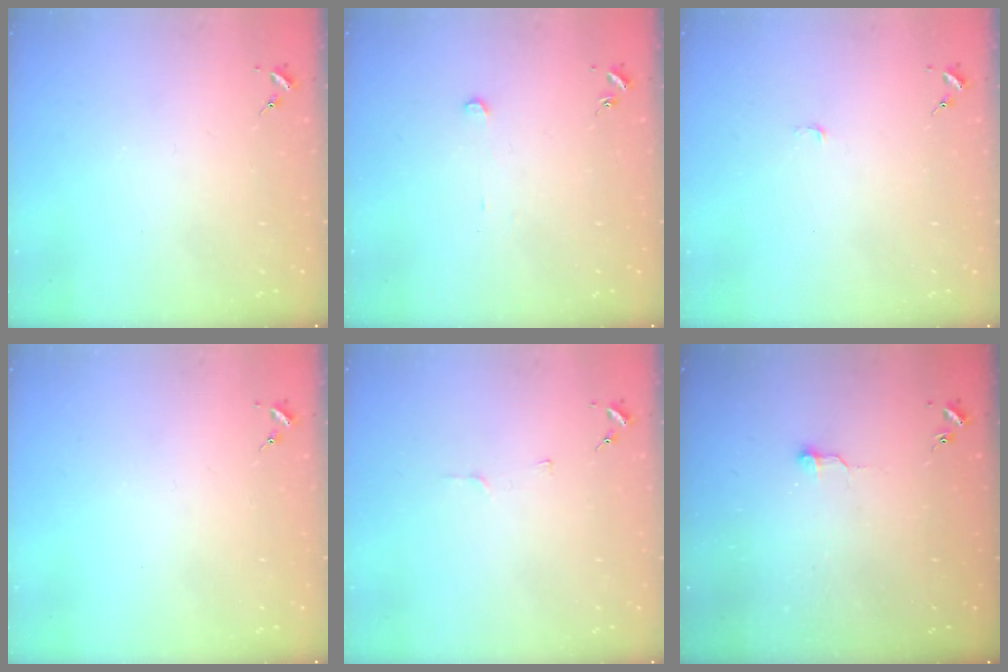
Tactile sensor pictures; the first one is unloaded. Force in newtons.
{"total": 2.5, "press": 2.5, "slide": 0.1}
{"total": 3.0, "press": 3.0, "slide": 0.3}
{"total": 0.0}
{"total": 3.6, "press": 3.6, "slide": 0.4}
{"total": 5.7, "press": 5.7, "slide": 0.4}